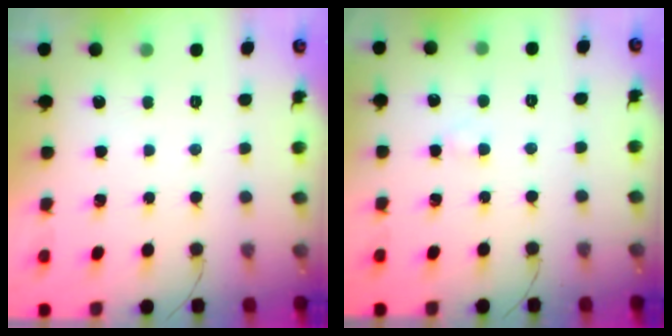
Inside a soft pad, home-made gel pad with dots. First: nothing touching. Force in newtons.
{"total": 1.3, "press": 1.0, "slide": 0.7}